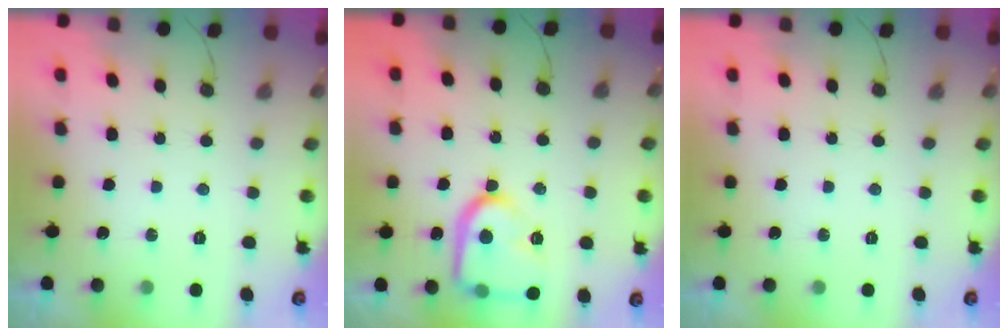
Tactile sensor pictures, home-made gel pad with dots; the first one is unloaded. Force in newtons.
{"total": 17.8, "press": 17.8, "slide": 1.5}
{"total": 0.0}